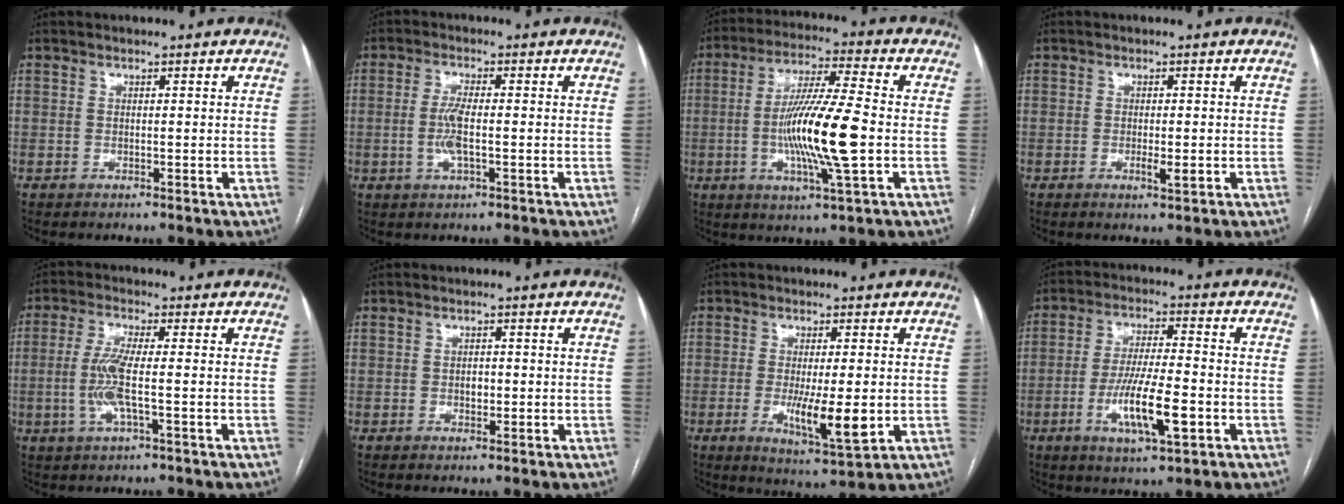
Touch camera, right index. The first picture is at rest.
{"total": 4.5, "force": [-0.8, 0.8, 4.3], "torque": [-0.092, -0.004, -0.014]}
{"total": 14.5, "force": [-2.1, 0.5, 14.4], "torque": [-0.273, -0.008, -0.041]}
{"total": 2.2, "force": [-0.6, 0.5, 2.0], "torque": [-0.034, -0.003, -0.009]}
{"total": 6.5, "force": [-1.1, 0.6, 6.4], "torque": [-0.137, -0.003, -0.024]}
{"total": 1.6, "force": [-0.3, 1.0, 1.2], "torque": [-0.019, 0.002, -0.002]}
{"total": 8.7, "force": [-1.5, 1.5, 8.4], "torque": [-0.145, -0.021, -0.021]}
{"total": 11.2, "force": [-3.6, 1.8, 10.5], "torque": [-0.196, -0.009, -0.059]}